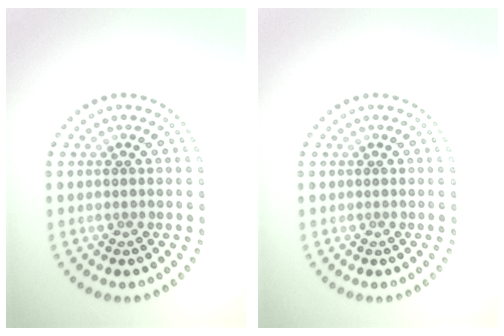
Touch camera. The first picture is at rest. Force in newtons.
{"total": 0.0}